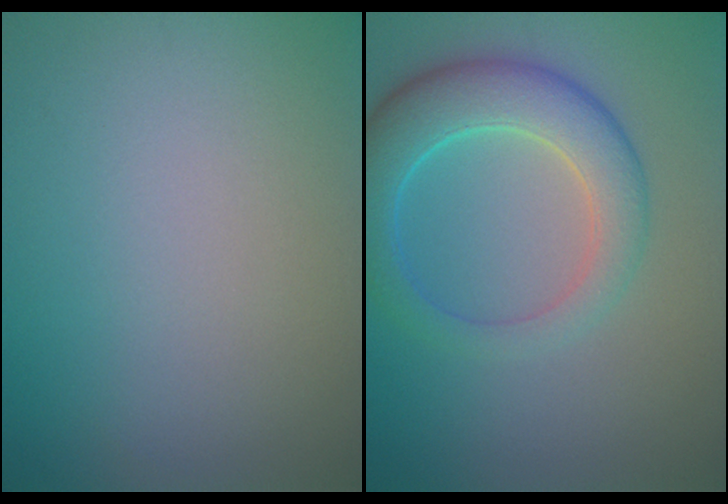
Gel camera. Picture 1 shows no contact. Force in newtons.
{"total": 5.8, "press": 5.8, "slide": 0.5}